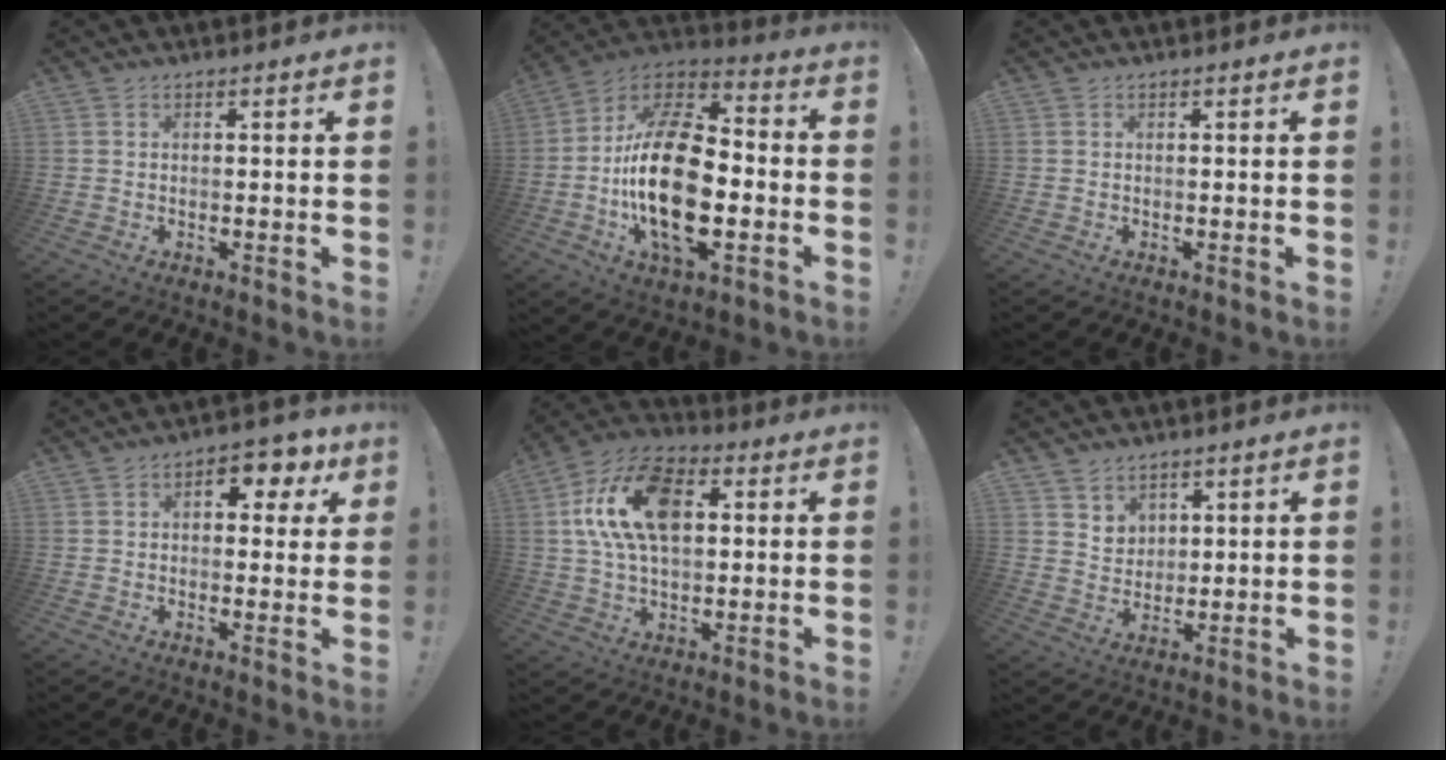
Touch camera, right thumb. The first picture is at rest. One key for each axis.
{"total": 24.9, "fx": -3.5, "fy": 13.3, "fz": 20.8, "tx": -0.391, "ty": 0.018, "tz": -0.055}
{"total": 0.0}
{"total": 7.3, "fx": 2.7, "fy": 4.8, "fz": 4.9, "tx": -0.044, "ty": -0.014, "tz": 0.042}
{"total": 18.1, "fx": 4.1, "fy": 10.9, "fz": 13.8, "tx": -0.241, "ty": 0.009, "tz": 0.074}
{"total": 5.2, "fx": 3.8, "fy": 3.5, "fz": 0.6, "tx": -0.004, "ty": -0.034, "tz": 0.071}